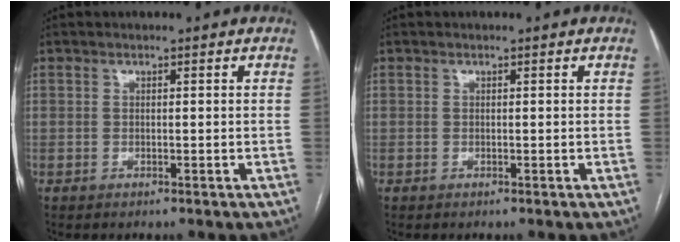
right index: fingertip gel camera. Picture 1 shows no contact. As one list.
[{"total": 0.0}]